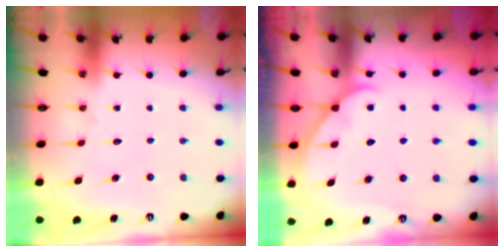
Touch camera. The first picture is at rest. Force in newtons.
{"total": 3.9, "press": 3.8, "slide": 0.3}